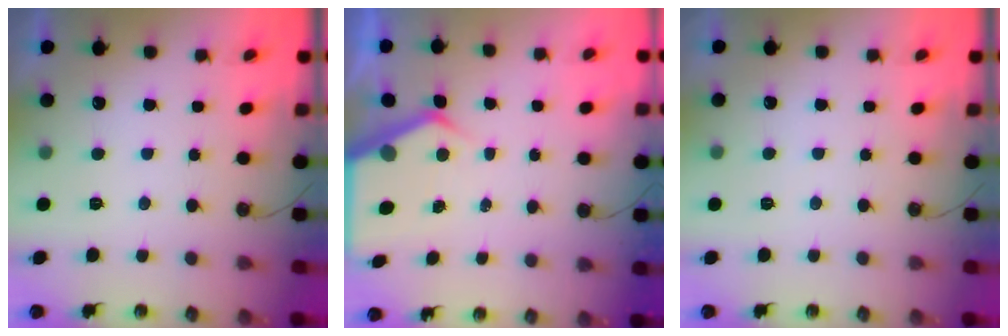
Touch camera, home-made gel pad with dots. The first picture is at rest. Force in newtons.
{"total": 4.6, "press": 4.5, "slide": 0.5}
{"total": 2.0, "press": 1.9, "slide": 0.5}